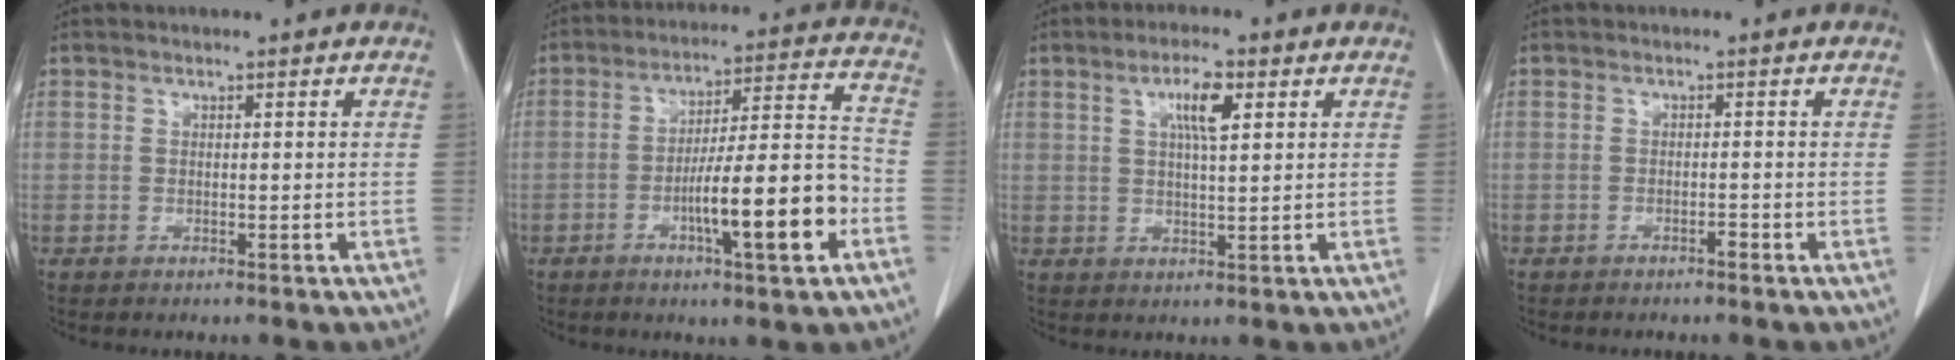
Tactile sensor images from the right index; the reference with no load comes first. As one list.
[{"total": 14.1, "force": [-5.0, 1.3, 13.1], "torque": [-0.208, 0.010, -0.075]}, {"total": 5.0, "force": [2.0, 0.8, 4.5], "torque": [-0.082, 0.002, 0.035]}, {"total": 0.8, "force": [-0.7, 0.1, 0.4], "torque": [-0.007, 0.000, -0.012]}]